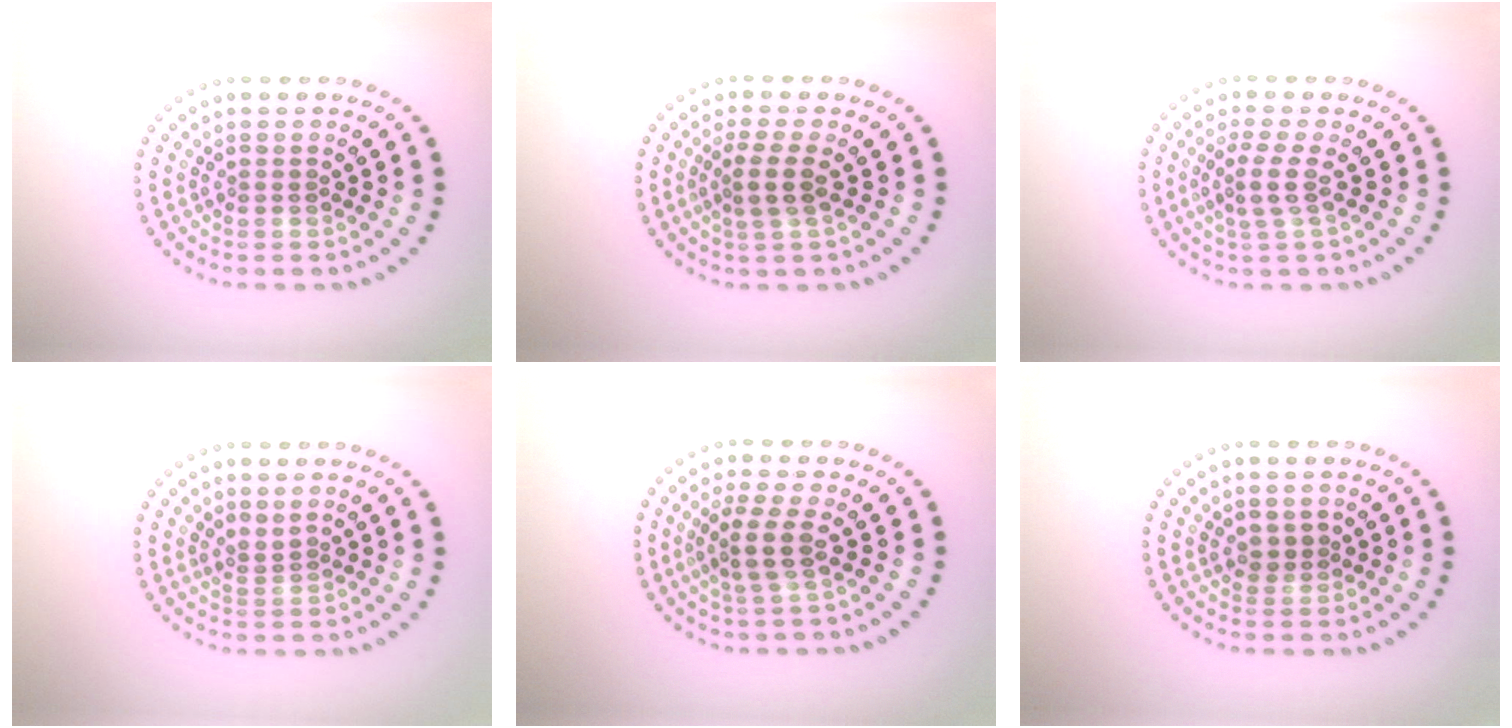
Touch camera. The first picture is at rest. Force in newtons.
{"total": 2.3, "press": 1.8, "slide": 1.3}
{"total": 2.2, "press": 1.7, "slide": 1.4}
{"total": 0.9, "press": 0.3, "slide": 0.9}
{"total": 2.7, "press": 2.1, "slide": 1.7}
{"total": 1.3, "press": 1.0, "slide": 0.7}